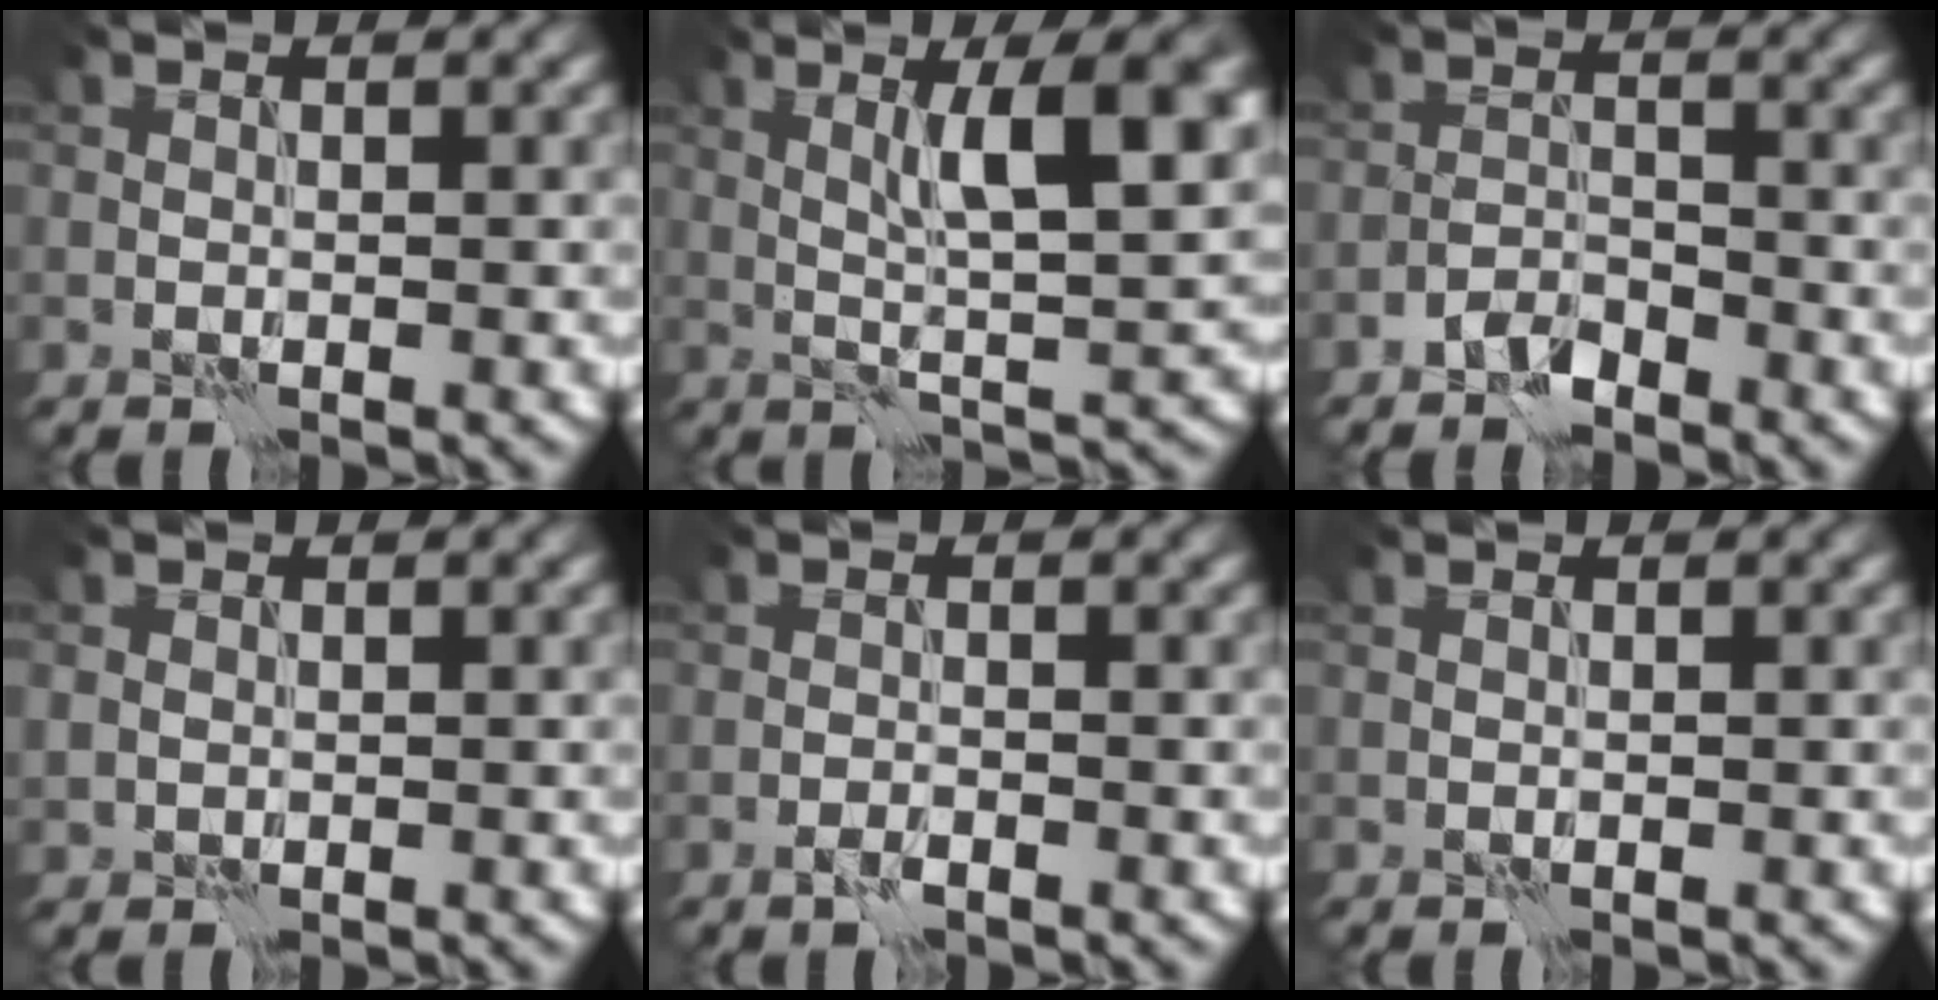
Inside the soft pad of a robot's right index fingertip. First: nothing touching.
{"total": 8.4, "force": [2.3, 1.4, 7.9], "torque": [-0.118, 0.006, 0.040]}
{"total": 1.5, "force": [-1.4, 0.5, 0.3], "torque": [-0.003, 0.007, -0.030]}
{"total": 0.9, "force": [0.6, 0.6, -0.1], "torque": [0.003, -0.001, 0.013]}
{"total": 0.9, "force": [-0.6, 0.2, 0.6], "torque": [-0.014, 0.002, -0.013]}
{"total": 0.0}